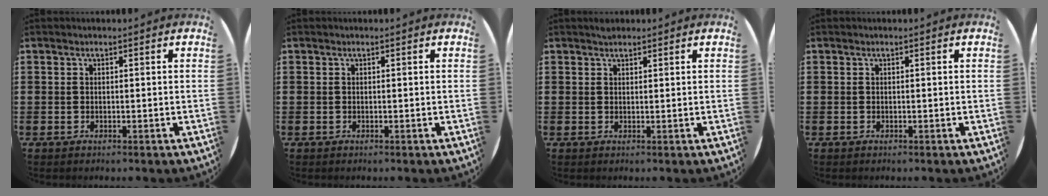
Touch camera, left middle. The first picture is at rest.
{"total": 0.0}
{"total": 1.0, "force": [0.9, 0.3, 0.0], "torque": [0.006, -0.002, 0.016]}
{"total": 0.0}